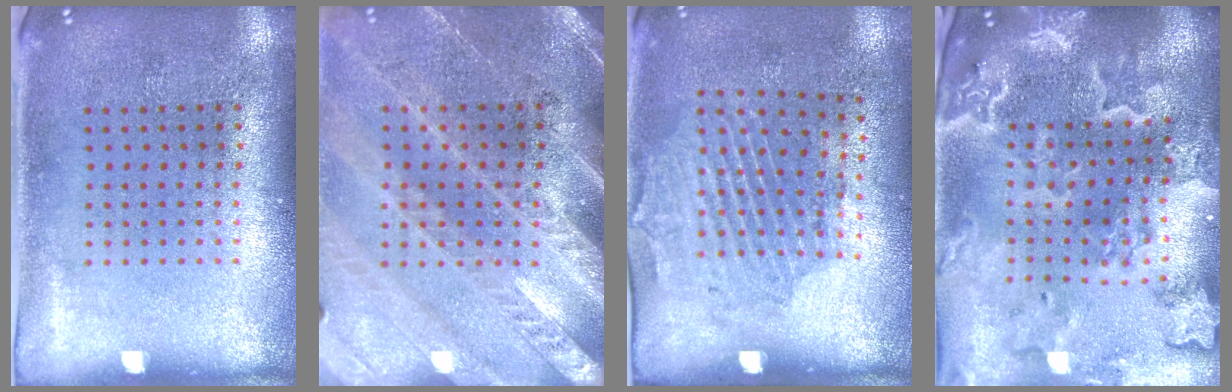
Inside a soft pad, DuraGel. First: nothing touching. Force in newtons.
{"total": 2.9, "press": 2.7, "slide": 1.2}
{"total": 1.8, "press": 1.1, "slide": 1.4}
{"total": 4.0, "press": 3.4, "slide": 2.2}